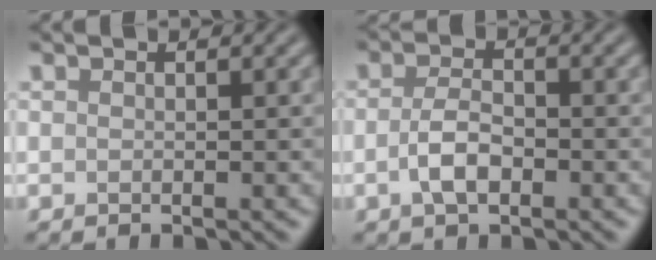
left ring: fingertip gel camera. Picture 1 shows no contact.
{"total": 3.0, "force": [-0.9, 1.4, 2.5], "torque": [-0.049, 0.001, -0.021]}